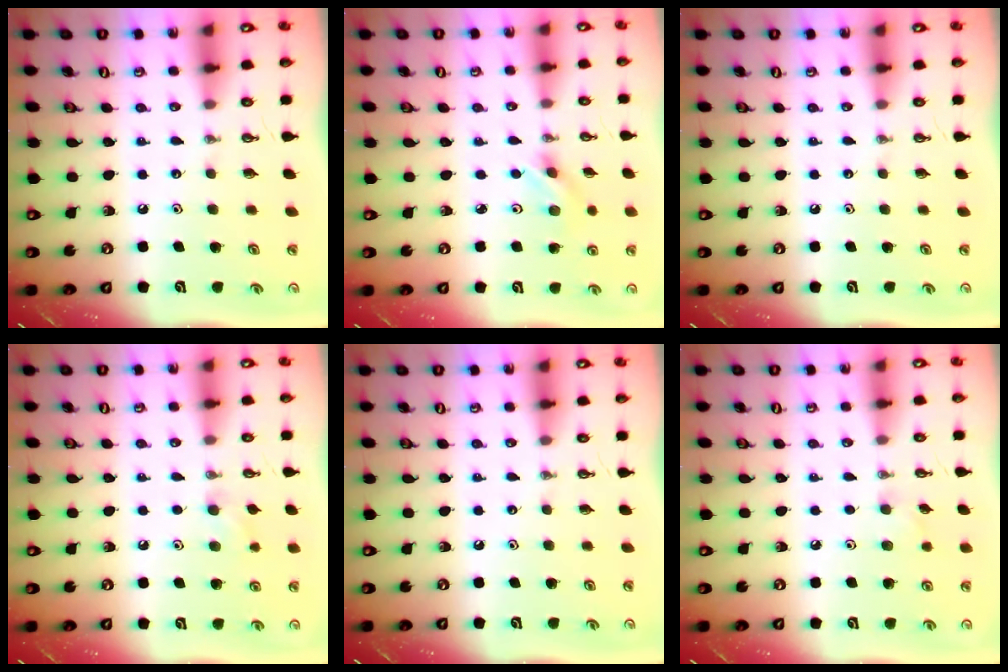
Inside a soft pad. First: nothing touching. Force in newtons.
{"total": 2.0, "press": 1.9, "slide": 0.4}
{"total": 0.0}
{"total": 6.9, "press": 6.6, "slide": 2.3}
{"total": 0.0}
{"total": 5.9, "press": 5.3, "slide": 2.6}